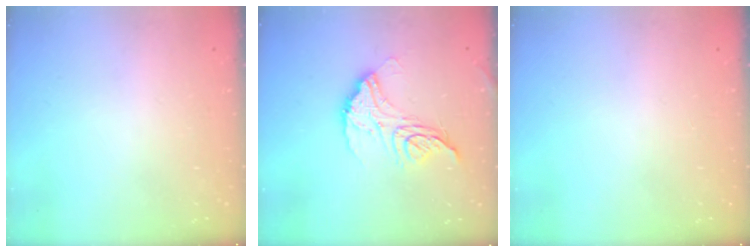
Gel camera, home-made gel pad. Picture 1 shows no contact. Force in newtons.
{"total": 13.8, "press": 13.8, "slide": 1.0}
{"total": 0.0}